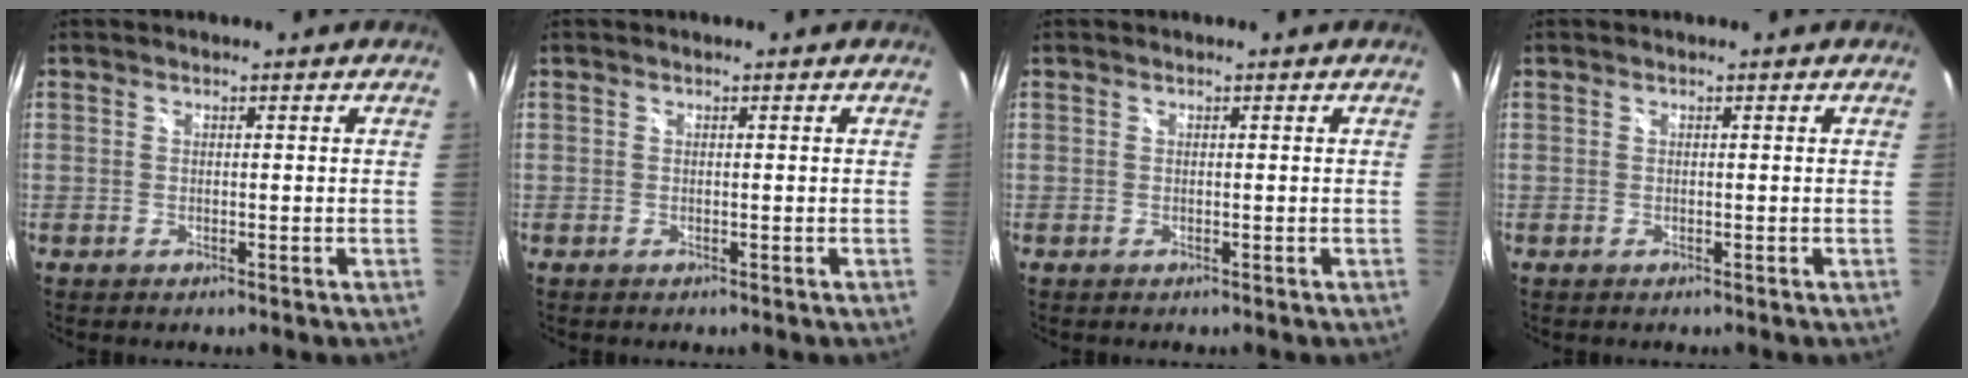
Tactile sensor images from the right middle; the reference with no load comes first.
{"total": 0.0}
{"total": 0.0}
{"total": 0.0}